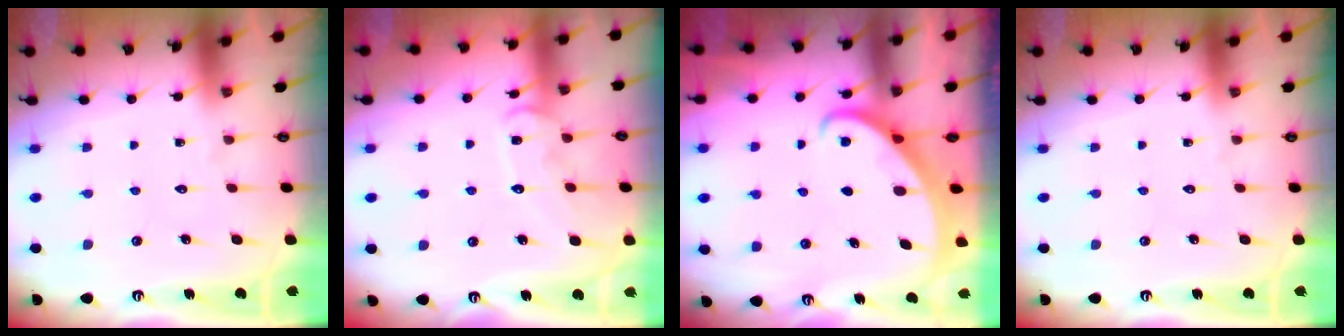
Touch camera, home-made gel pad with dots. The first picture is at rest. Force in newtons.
{"total": 10.7, "press": 10.7, "slide": 0.9}
{"total": 2.1, "press": 2.0, "slide": 0.3}
{"total": 0.0}